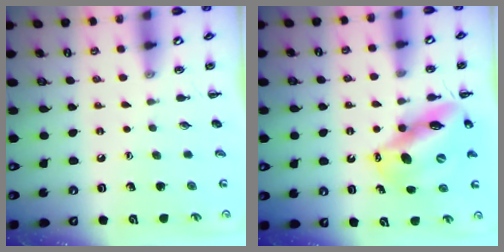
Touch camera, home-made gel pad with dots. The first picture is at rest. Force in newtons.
{"total": 13.6, "press": 13.1, "slide": 3.5}